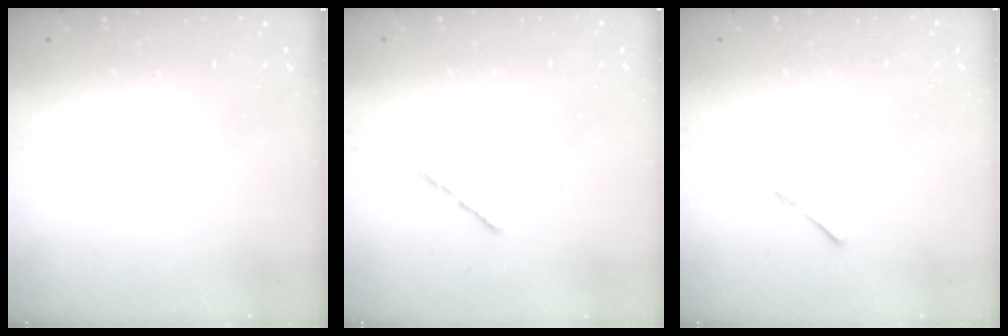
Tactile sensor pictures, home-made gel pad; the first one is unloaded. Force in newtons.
{"total": 2.4, "press": 2.3, "slide": 0.8}
{"total": 2.4, "press": 2.4, "slide": 0.3}